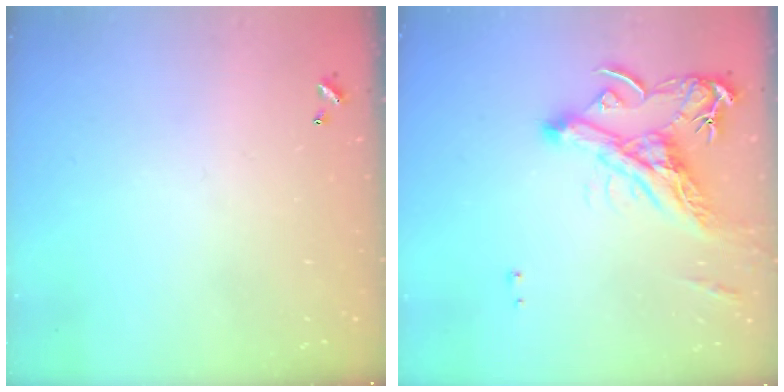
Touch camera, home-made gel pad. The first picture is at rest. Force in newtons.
{"total": 6.7, "press": 6.5, "slide": 1.4}